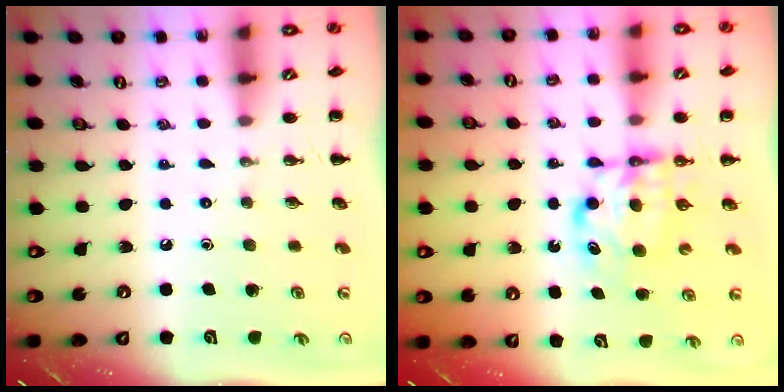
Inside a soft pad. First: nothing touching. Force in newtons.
{"total": 6.4, "press": 6.4, "slide": 0.5}